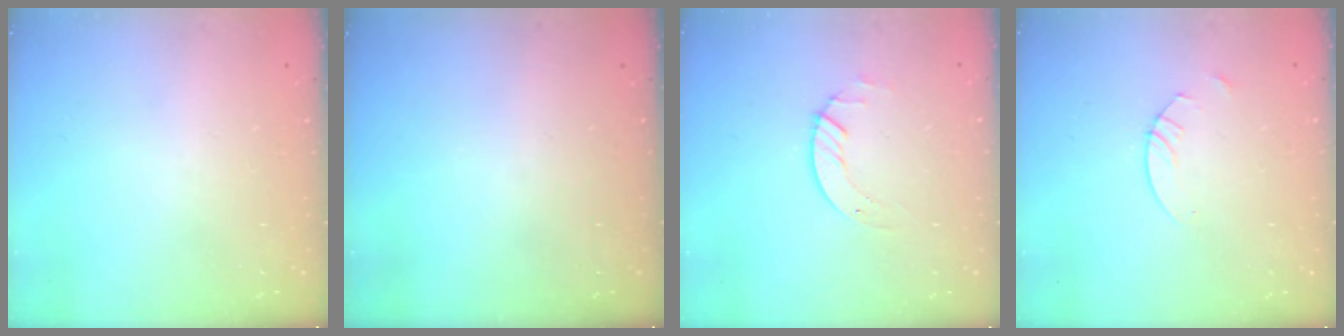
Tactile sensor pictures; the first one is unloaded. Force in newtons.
{"total": 0.0}
{"total": 2.7, "press": 2.7, "slide": 0.3}
{"total": 2.4, "press": 2.4, "slide": 0.1}